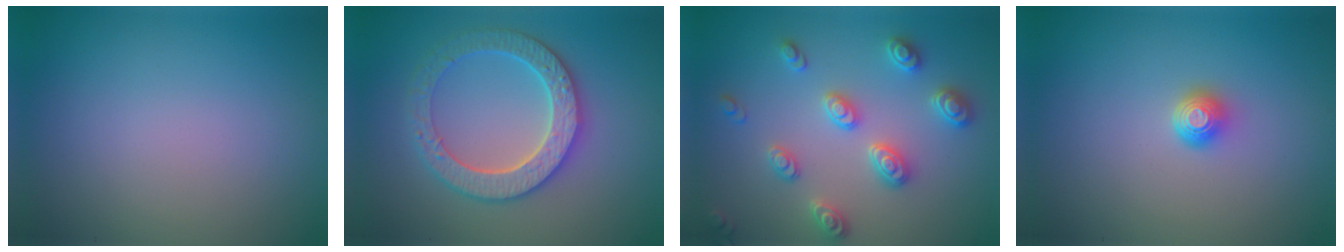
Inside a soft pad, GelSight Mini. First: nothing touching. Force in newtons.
{"total": 4.3, "press": 4.2, "slide": 1.1}
{"total": 3.5, "press": 3.5, "slide": 0.5}
{"total": 1.6, "press": 1.3, "slide": 0.9}